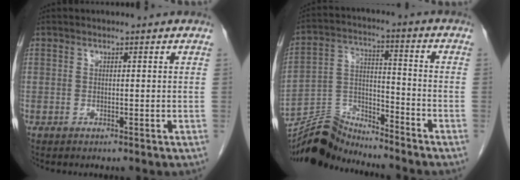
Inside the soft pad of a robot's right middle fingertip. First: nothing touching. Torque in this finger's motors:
{"motor_torque": [0.93, -1.20, 0.00, 0.01]}